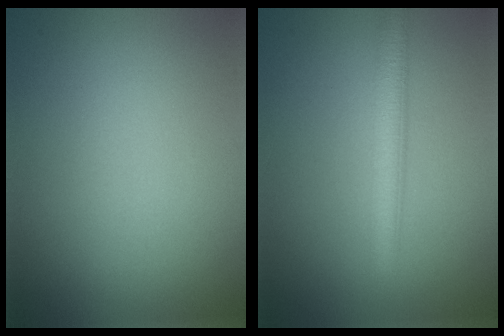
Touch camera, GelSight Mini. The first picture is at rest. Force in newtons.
{"total": 3.7, "press": 3.7, "slide": 0.0}